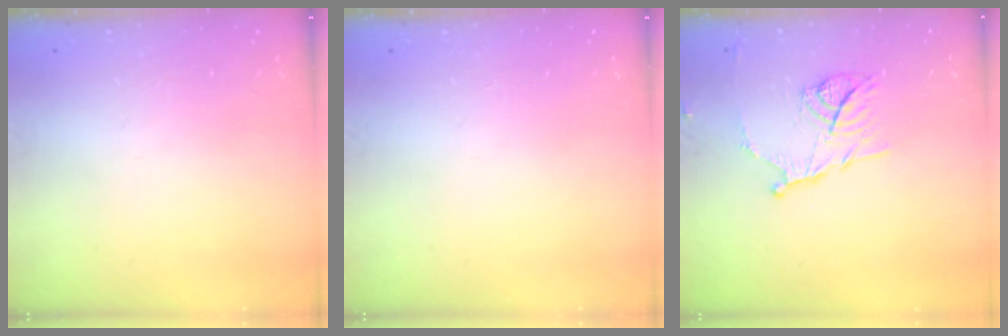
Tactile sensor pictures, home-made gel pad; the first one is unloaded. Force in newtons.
{"total": 0.0}
{"total": 11.4, "press": 11.3, "slide": 0.7}